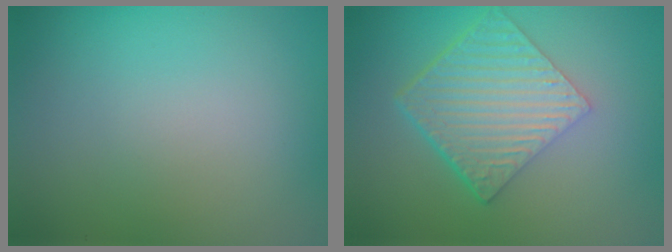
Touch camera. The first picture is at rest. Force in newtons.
{"total": 6.4, "press": 4.3, "slide": 4.7}